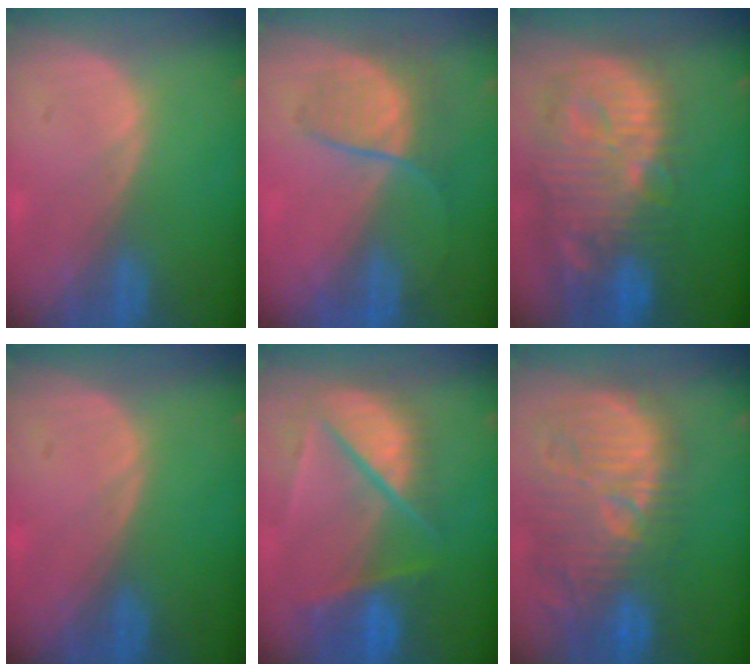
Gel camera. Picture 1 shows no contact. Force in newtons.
{"total": 6.5, "press": 6.0, "slide": 2.3}
{"total": 14.2, "press": 12.4, "slide": 6.9}
{"total": 0.0}
{"total": 9.7, "press": 8.3, "slide": 5.0}
{"total": 13.9, "press": 12.7, "slide": 5.5}